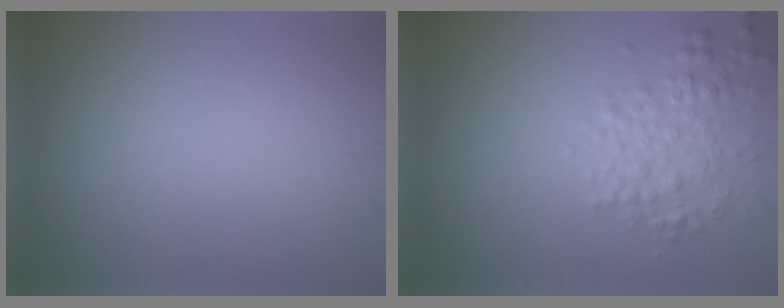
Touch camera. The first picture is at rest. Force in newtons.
{"total": 2.7, "press": 2.7, "slide": 0.1}